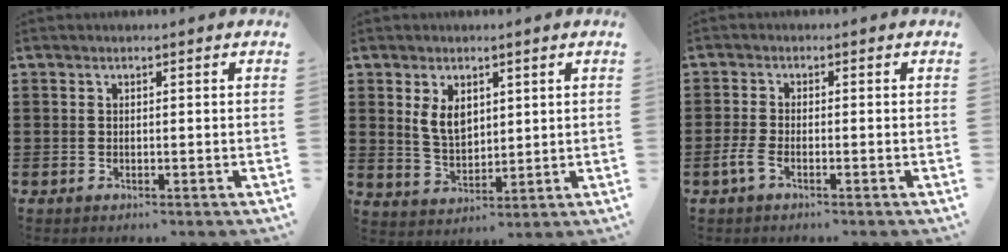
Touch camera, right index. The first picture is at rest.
{"total": 5.1, "force": [2.0, 3.2, 3.4], "torque": [-0.068, 0.006, 0.035]}
{"total": 2.5, "force": [-1.4, 0.8, 1.9], "torque": [-0.054, -0.008, -0.033]}